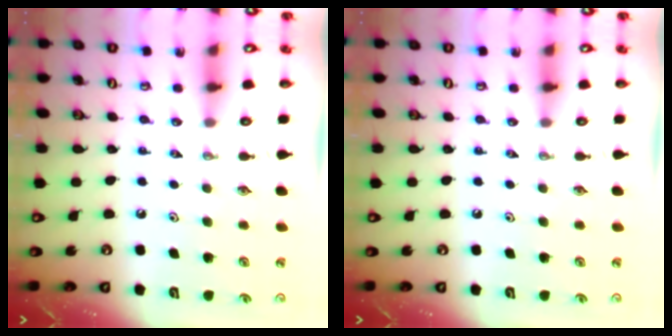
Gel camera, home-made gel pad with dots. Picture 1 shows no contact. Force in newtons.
{"total": 0.0}